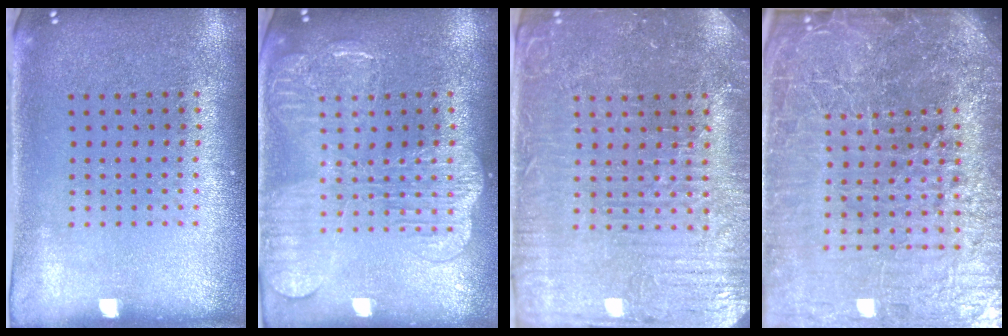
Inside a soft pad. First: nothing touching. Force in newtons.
{"total": 2.4, "press": 2.3, "slide": 0.5}
{"total": 4.5, "press": 4.3, "slide": 1.3}
{"total": 7.8, "press": 6.7, "slide": 3.9}